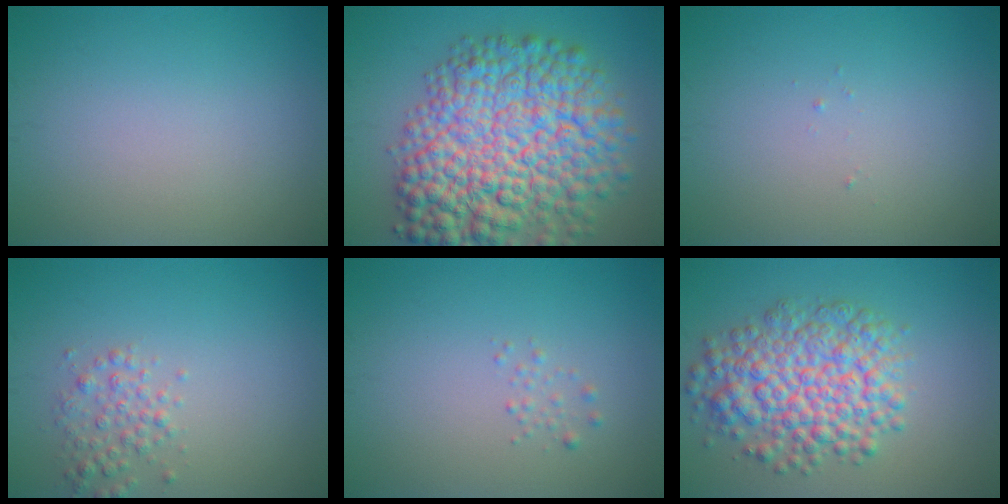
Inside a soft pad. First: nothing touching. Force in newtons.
{"total": 13.4, "press": 13.4, "slide": 0.4}
{"total": 0.0}
{"total": 2.1, "press": 2.1, "slide": 0.0}
{"total": 0.8, "press": 0.8, "slide": 0.0}
{"total": 7.6, "press": 7.6, "slide": 0.3}